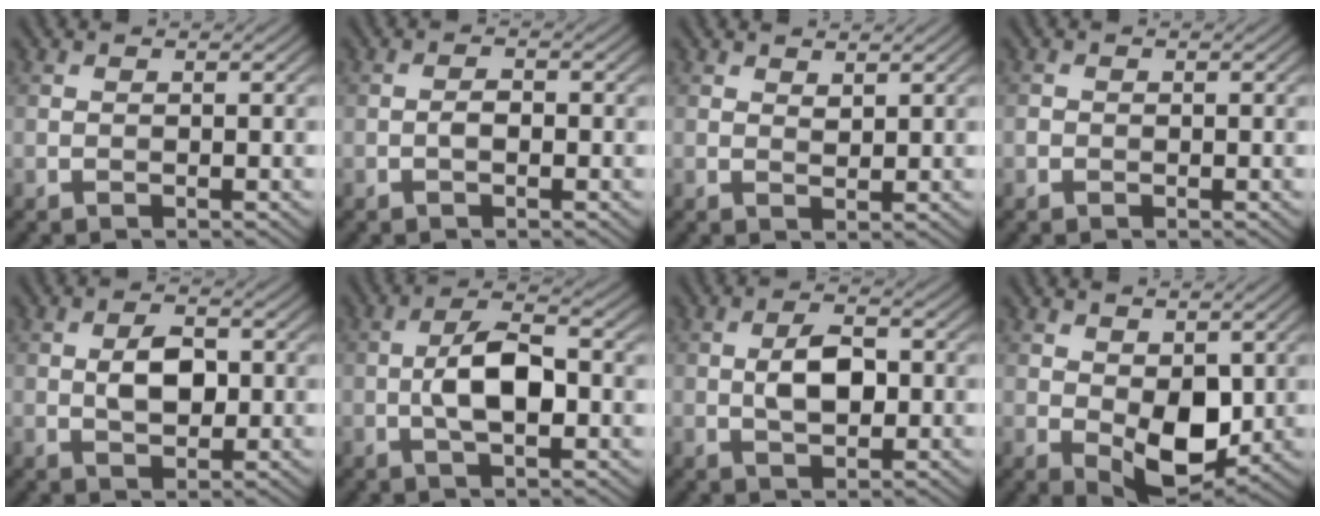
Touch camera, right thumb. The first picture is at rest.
{"total": 1.3, "force": [-0.4, 0.6, 1.1], "torque": [-0.020, 0.005, -0.011]}
{"total": 1.4, "force": [1.1, 0.6, 0.7], "torque": [-0.016, -0.004, 0.022]}
{"total": 0.8, "force": [-0.3, 0.8, 0.2], "torque": [-0.002, -0.004, -0.009]}
{"total": 4.3, "force": [0.4, 2.6, 3.5], "torque": [-0.066, 0.002, 0.004]}
{"total": 6.9, "force": [-0.6, 2.7, 6.3], "torque": [-0.120, 0.009, -0.018]}
{"total": 4.7, "force": [0.1, 2.5, 4.0], "torque": [-0.078, 0.004, 0.000]}
{"total": 7.5, "force": [0.1, 4.5, 6.0], "torque": [-0.109, -0.013, 0.010]}